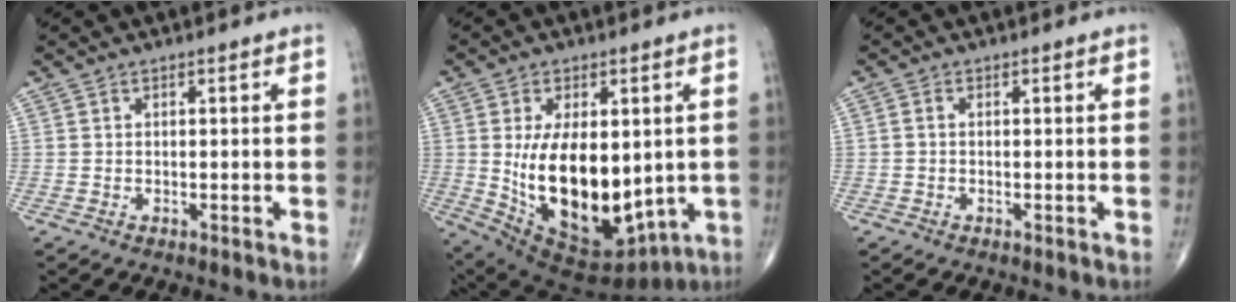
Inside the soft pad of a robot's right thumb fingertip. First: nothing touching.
{"total": 21.2, "force": [-0.4, 11.8, 17.6], "torque": [-0.286, -0.028, 0.030]}
{"total": 0.8, "force": [-0.1, 0.5, 0.6], "torque": [-0.011, 0.000, -0.005]}